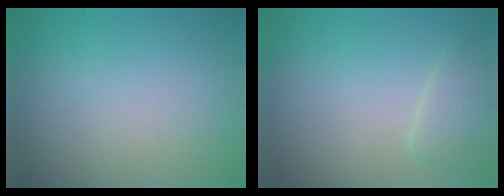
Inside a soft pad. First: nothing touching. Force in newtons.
{"total": 2.2, "press": 2.1, "slide": 0.3}